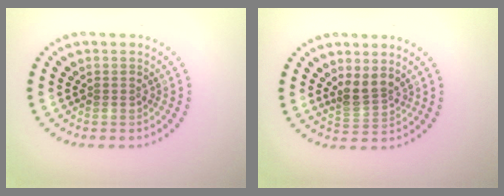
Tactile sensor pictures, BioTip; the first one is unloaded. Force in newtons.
{"total": 2.4, "press": 1.9, "slide": 1.5}